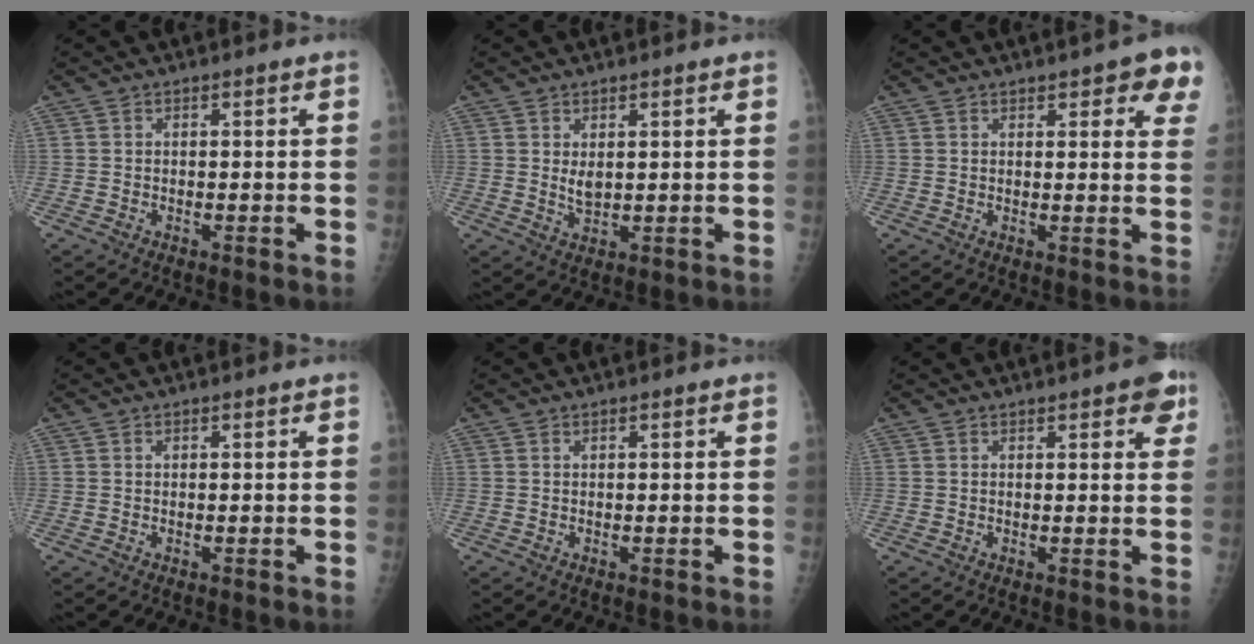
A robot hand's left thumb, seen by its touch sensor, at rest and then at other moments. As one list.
[{"total": 2.9, "force": [1.0, 1.4, 2.3], "torque": [-0.034, -0.013, 0.021]}, {"total": 8.1, "force": [4.7, 2.8, 5.9], "torque": [-0.036, -0.013, 0.049]}, {"total": 0.0}, {"total": 0.0}, {"total": 5.0, "force": [2.7, 1.8, 3.8], "torque": [-0.027, -0.006, 0.024]}]